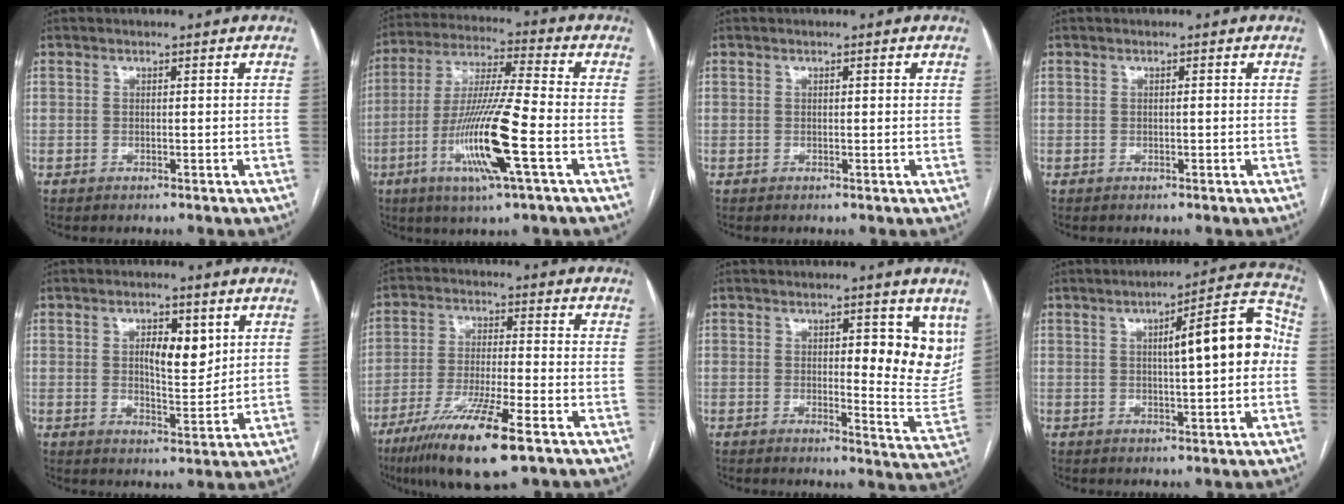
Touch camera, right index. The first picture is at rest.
{"total": 15.1, "force": [-5.0, 0.1, 14.3], "torque": [-0.291, -0.015, -0.094]}
{"total": 0.6, "force": [0.2, 0.1, 0.5], "torque": [-0.010, 0.001, 0.002]}
{"total": 0.0}
{"total": 4.5, "force": [1.9, 2.1, 3.5], "torque": [-0.051, -0.007, 0.032]}
{"total": 13.5, "force": [-8.0, 1.0, 10.9], "torque": [-0.209, -0.033, -0.140]}
{"total": 10.4, "force": [4.1, 3.1, 9.1], "torque": [-0.092, -0.021, 0.050]}
{"total": 11.9, "force": [1.1, 2.3, 11.7], "torque": [-0.154, 0.038, 0.013]}